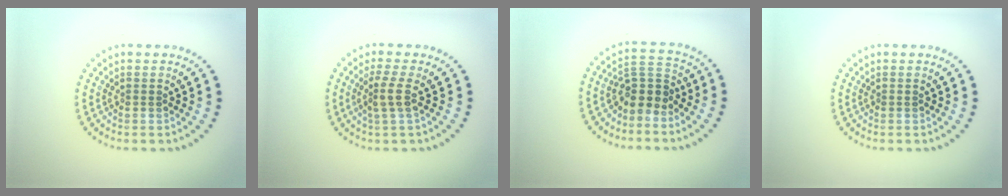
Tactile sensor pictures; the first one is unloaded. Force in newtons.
{"total": 2.1, "press": 1.6, "slide": 1.5}
{"total": 3.4, "press": 2.8, "slide": 1.9}
{"total": 0.0}